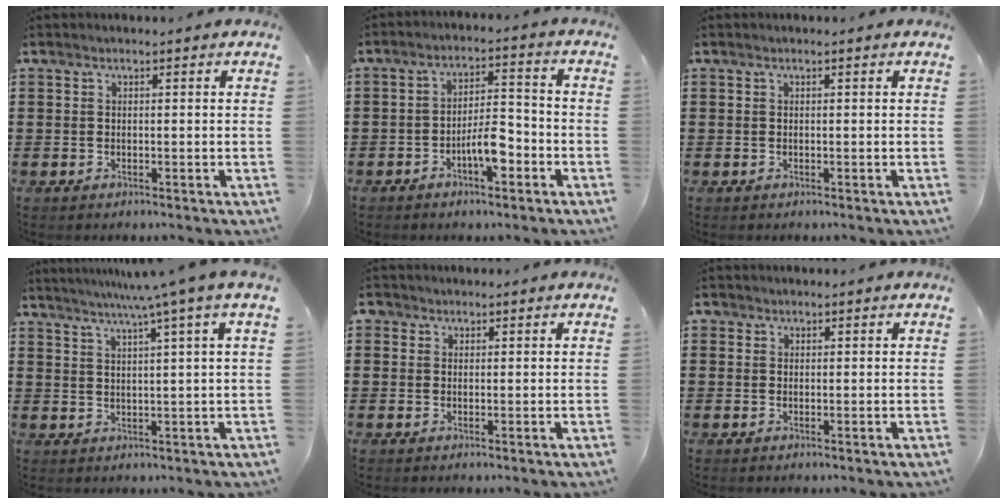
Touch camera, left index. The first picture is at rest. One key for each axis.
{"total": 6.3, "fx": -3.1, "fy": 2.2, "fz": 5.1, "tx": -0.097, "ty": 0.010, "tz": -0.059}
{"total": 0.0}
{"total": 5.4, "fx": 3.4, "fy": -1.4, "fz": 4.0, "tx": -0.083, "ty": -0.012, "tz": 0.053}
{"total": 1.2, "fx": 0.6, "fy": 1.0, "fz": 0.2, "tx": -0.009, "ty": 0.006, "tz": 0.010}
{"total": 0.8, "fx": 0.3, "fy": 0.7, "fz": 0.2, "tx": -0.006, "ty": 0.006, "tz": 0.005}